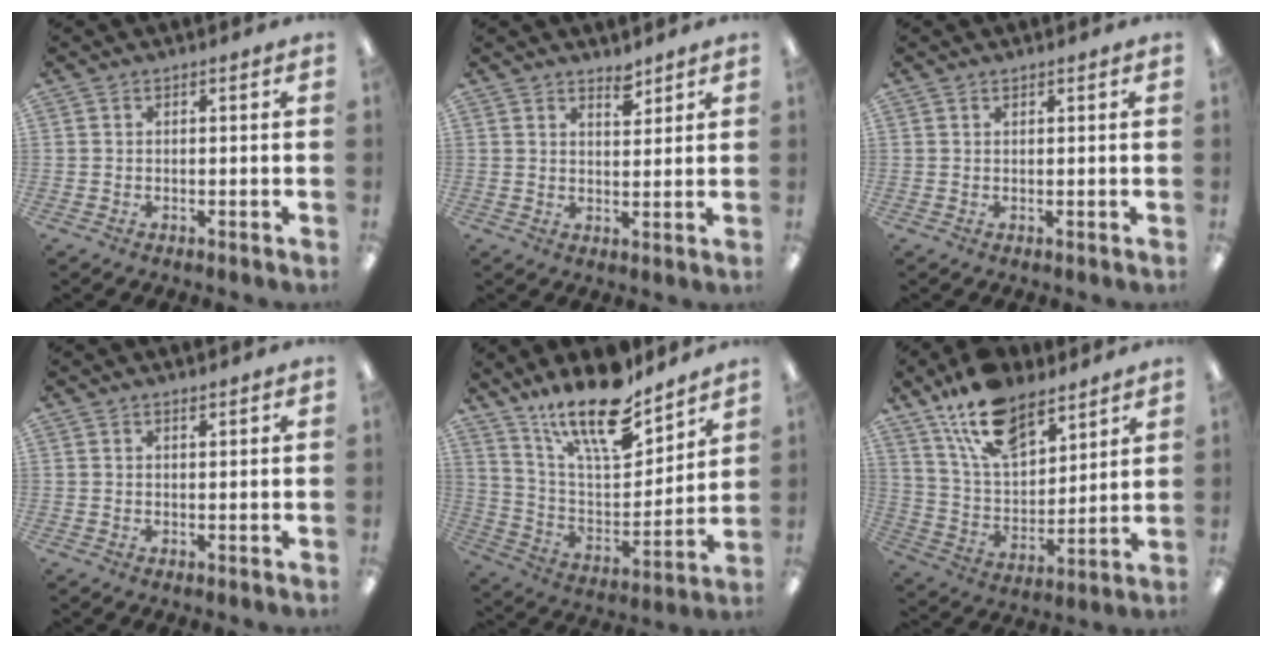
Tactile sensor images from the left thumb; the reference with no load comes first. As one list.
[{"total": 3.9, "force": [3.3, 1.5, 1.4], "torque": [-0.001, -0.026, 0.053]}, {"total": 0.6, "force": [0.5, 0.2, 0.3], "torque": [-0.005, 0.001, 0.009]}, {"total": 1.0, "force": [0.9, 0.2, 0.3], "torque": [-0.007, -0.001, 0.017]}, {"total": 18.8, "force": [14.7, 5.7, 10.2], "torque": [-0.188, -0.097, 0.254]}, {"total": 16.6, "force": [11.8, 8.1, 8.3], "torque": [-0.157, -0.056, 0.217]}]